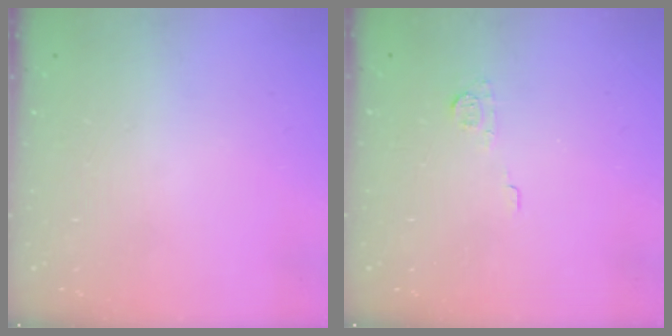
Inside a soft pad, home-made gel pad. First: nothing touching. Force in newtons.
{"total": 4.7, "press": 4.7, "slide": 0.7}